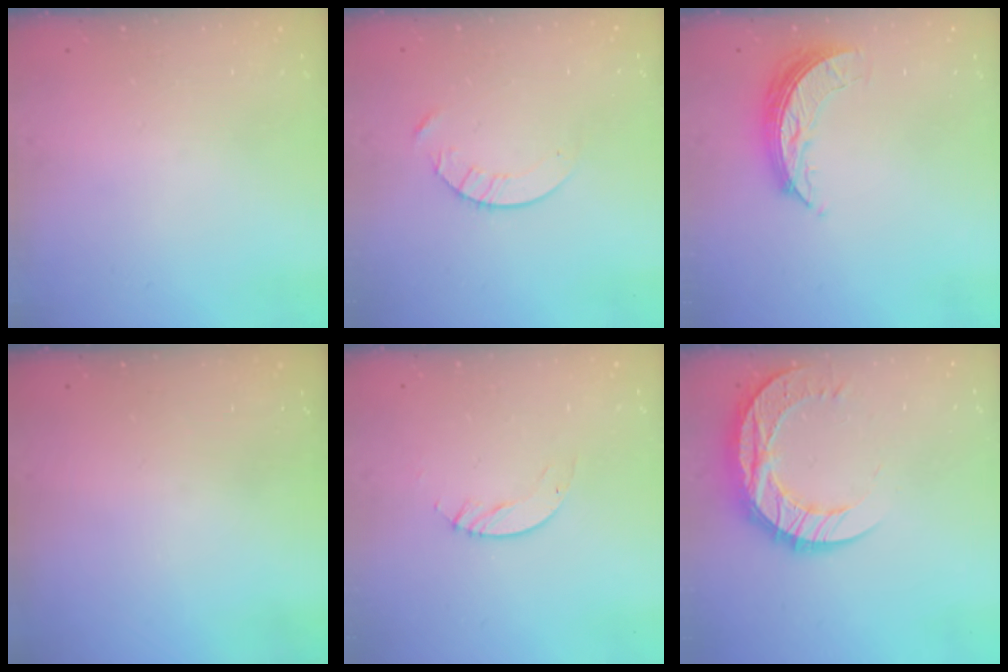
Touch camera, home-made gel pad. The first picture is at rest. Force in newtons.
{"total": 3.6, "press": 3.6, "slide": 0.4}
{"total": 8.6, "press": 8.6, "slide": 0.8}
{"total": 0.0}
{"total": 3.3, "press": 3.3, "slide": 0.3}
{"total": 13.6, "press": 13.6, "slide": 1.0}